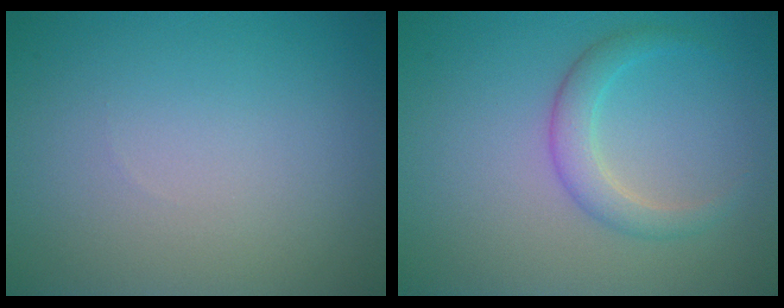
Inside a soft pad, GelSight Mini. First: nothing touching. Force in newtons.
{"total": 2.5, "press": 2.5, "slide": 0.1}